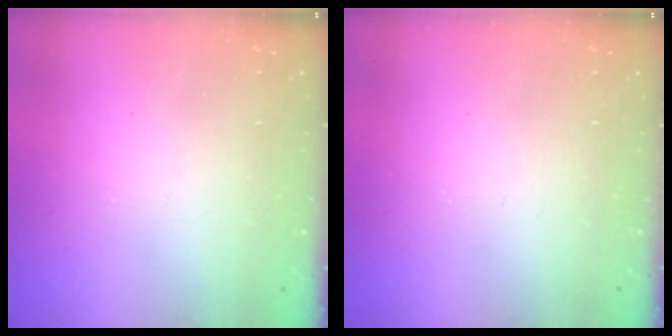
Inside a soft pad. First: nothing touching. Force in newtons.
{"total": 0.0}